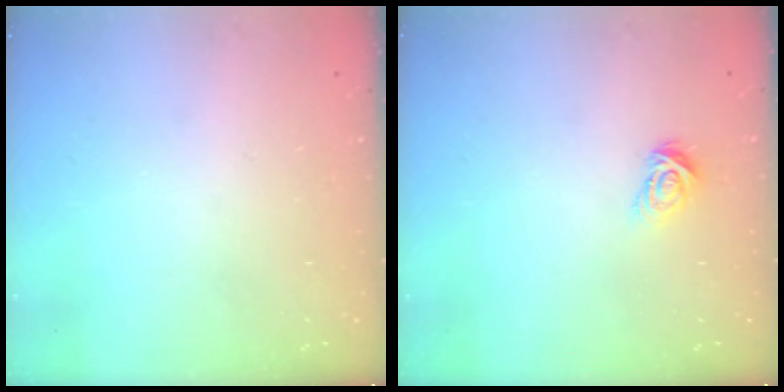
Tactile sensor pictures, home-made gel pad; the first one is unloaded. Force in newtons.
{"total": 4.0, "press": 3.9, "slide": 0.5}